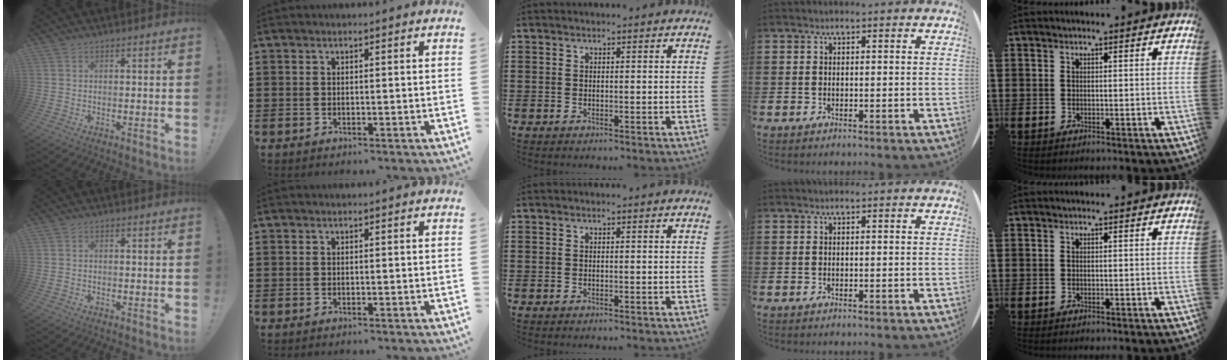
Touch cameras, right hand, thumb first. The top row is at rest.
{"thumb": {"total": 0.8, "force": [-0.7, 0.4, 0.0], "torque": [0.001, 0.003, -0.011]}}